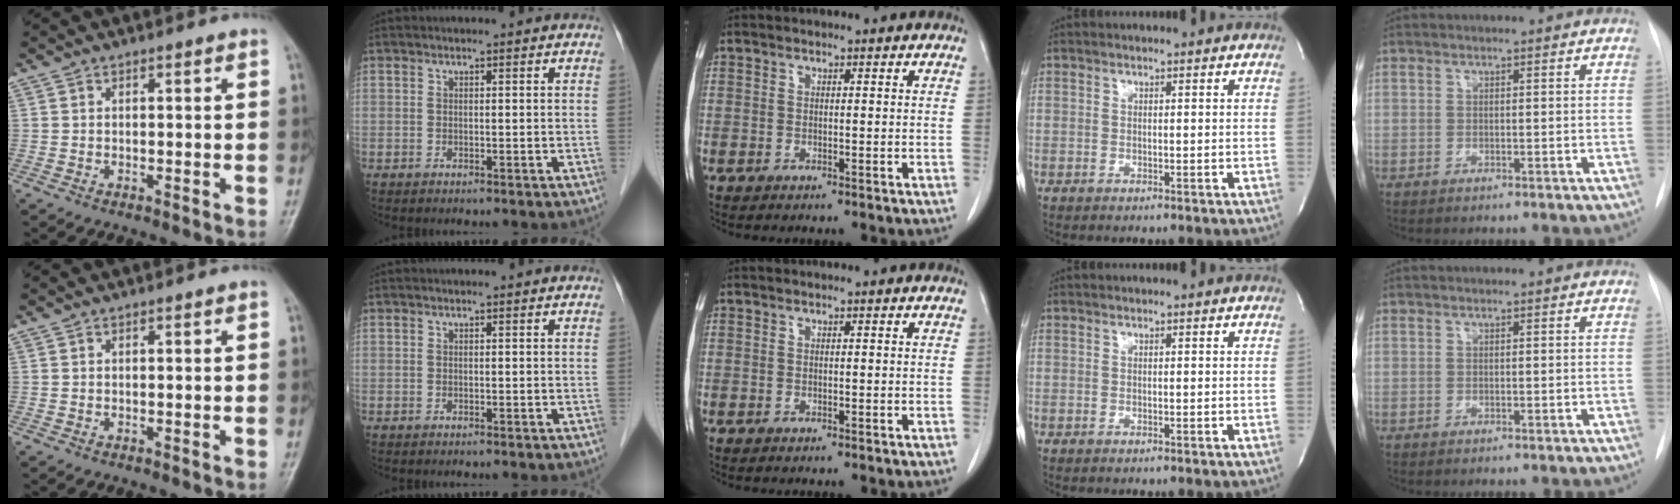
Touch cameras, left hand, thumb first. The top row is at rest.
{}